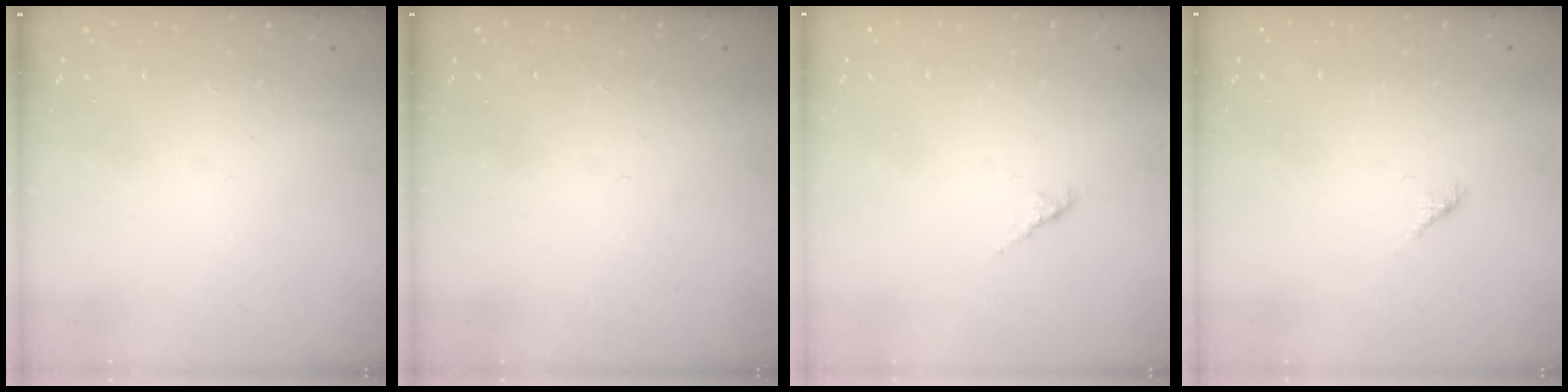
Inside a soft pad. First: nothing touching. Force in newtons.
{"total": 0.0}
{"total": 1.5, "press": 1.4, "slide": 0.5}
{"total": 1.7, "press": 1.6, "slide": 0.5}